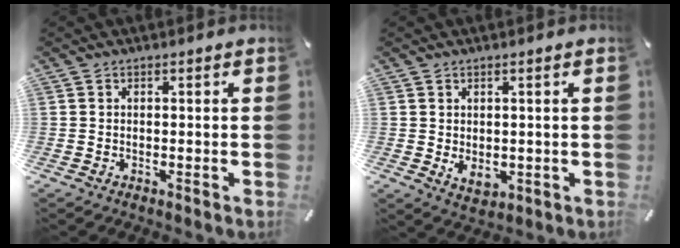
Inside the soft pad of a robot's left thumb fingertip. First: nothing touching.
{"total": 3.4, "force": [0.1, 2.4, 2.4], "torque": [-0.042, -0.003, 0.001]}